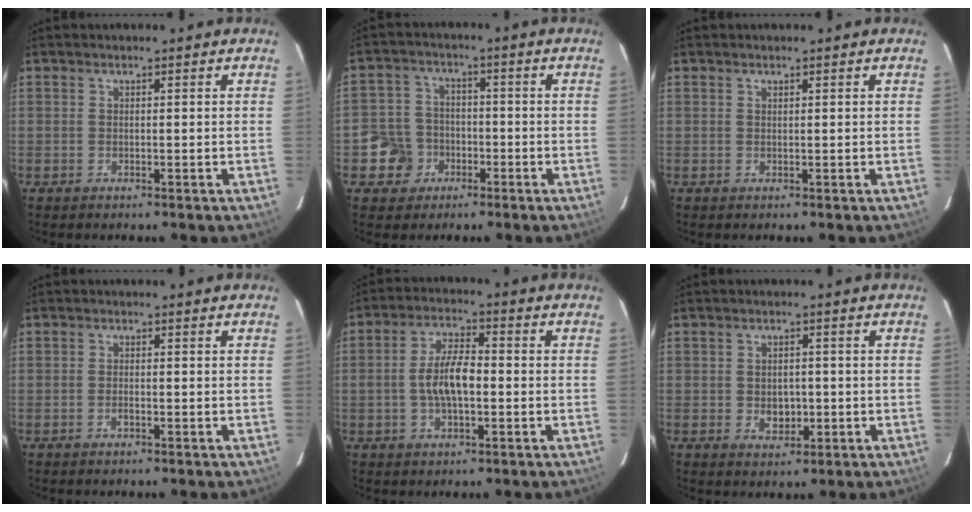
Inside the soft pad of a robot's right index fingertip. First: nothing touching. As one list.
[{"total": 6.9, "force": [-2.8, 6.3, 1.0], "torque": [-0.040, 0.024, -0.044]}, {"total": 0.0}, {"total": 1.0, "force": [-0.6, 0.4, 0.7], "torque": [-0.015, 0.000, -0.009]}, {"total": 7.5, "force": [-1.1, 3.0, 6.8], "torque": [-0.131, 0.010, -0.018]}, {"total": 4.1, "force": [-0.8, 3.1, 2.4], "torque": [-0.041, -0.002, -0.006]}]